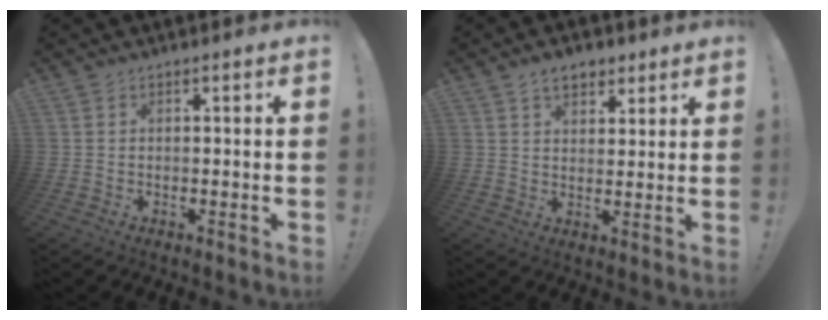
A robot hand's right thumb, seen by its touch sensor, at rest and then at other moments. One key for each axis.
{"total": 6.4, "fx": 4.1, "fy": 3.9, "fz": 3.0, "tx": -0.035, "ty": -0.014, "tz": 0.074}